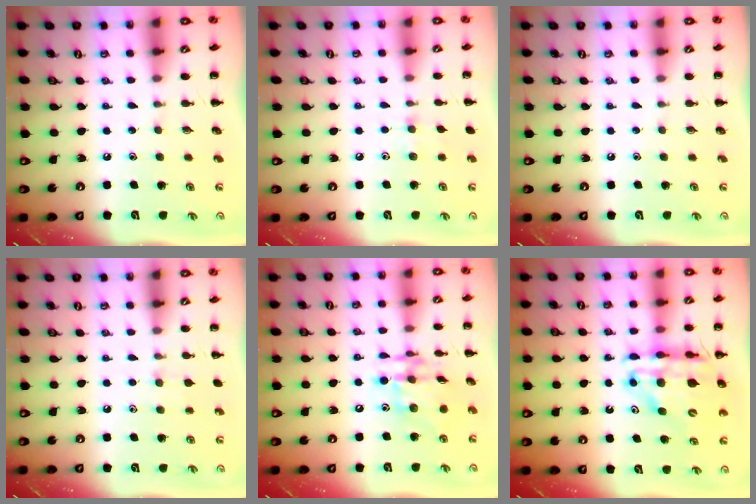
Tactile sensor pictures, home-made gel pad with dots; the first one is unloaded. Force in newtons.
{"total": 5.7, "press": 5.5, "slide": 1.7}
{"total": 0.0}
{"total": 5.7, "press": 5.5, "slide": 1.8}
{"total": 14.5, "press": 14.3, "slide": 2.2}
{"total": 16.4, "press": 15.9, "slide": 4.1}